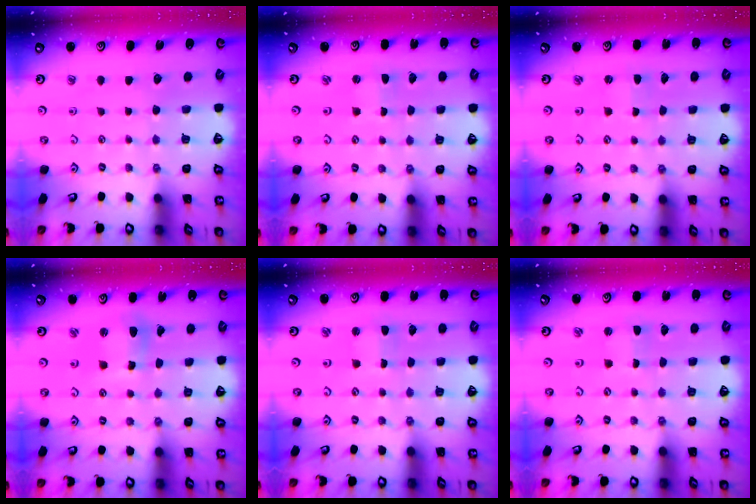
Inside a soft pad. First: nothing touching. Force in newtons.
{"total": 0.9, "press": 0.9, "slide": 0.2}
{"total": 1.7, "press": 1.7, "slide": 0.2}
{"total": 7.5, "press": 7.4, "slide": 1.0}
{"total": 2.0, "press": 2.0, "slide": 0.3}
{"total": 0.8, "press": 0.8, "slide": 0.0}